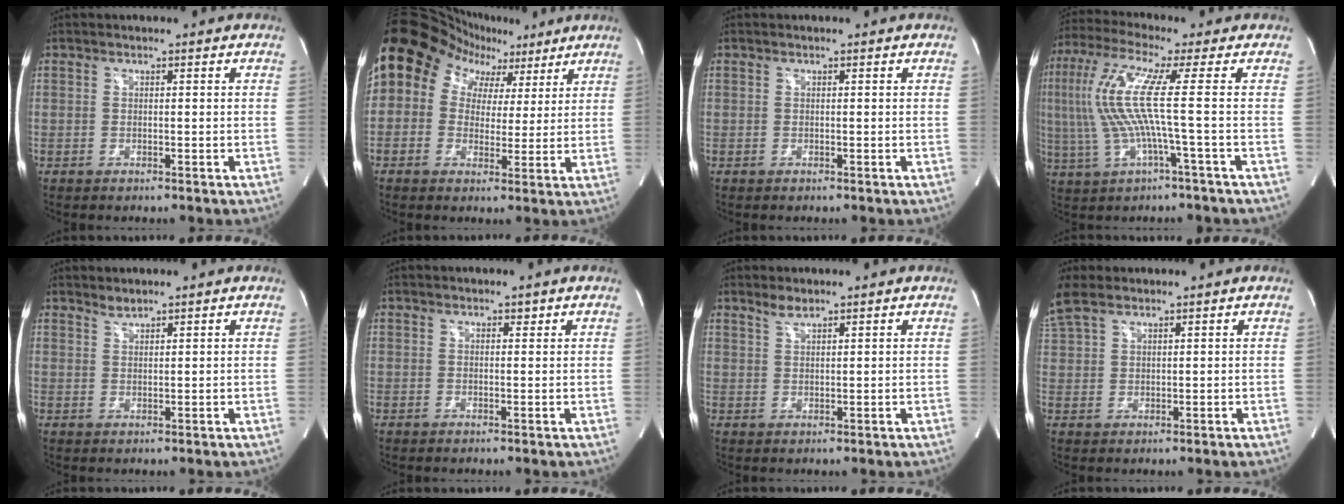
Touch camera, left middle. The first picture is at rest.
{"total": 15.7, "force": [7.5, 12.3, 6.3], "torque": [-0.120, 0.076, 0.119]}
{"total": 0.0}
{"total": 12.4, "force": [0.4, -0.8, 12.4], "torque": [-0.271, 0.016, 0.005]}
{"total": 1.3, "force": [1.3, 0.1, 0.1], "torque": [-0.003, -0.001, 0.027]}
{"total": 0.7, "force": [0.6, 0.4, 0.3], "torque": [-0.006, 0.001, 0.007]}
{"total": 1.7, "force": [1.6, 0.3, 0.7], "torque": [-0.016, 0.003, 0.034]}
{"total": 5.5, "force": [4.6, 1.8, 2.5], "torque": [-0.071, 0.016, 0.106]}